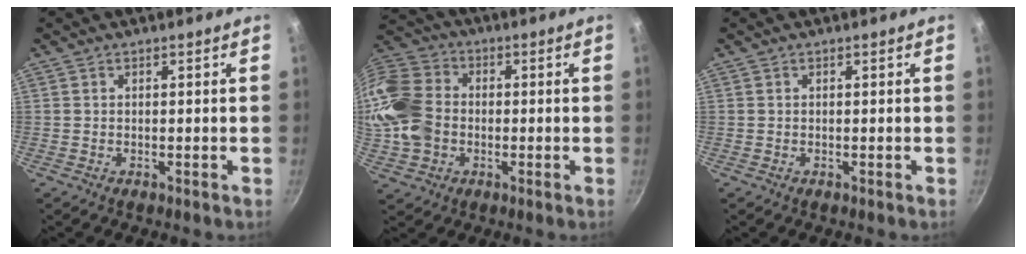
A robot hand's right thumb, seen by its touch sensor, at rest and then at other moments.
{"total": 17.4, "force": [-1.5, 14.0, 10.3], "torque": [-0.216, 0.030, -0.038]}
{"total": 0.0}